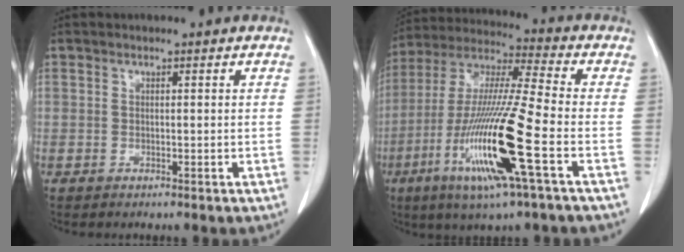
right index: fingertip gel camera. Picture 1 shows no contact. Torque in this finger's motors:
{"motor_torque": [2.14, 0.00, 1.05, 0.21]}